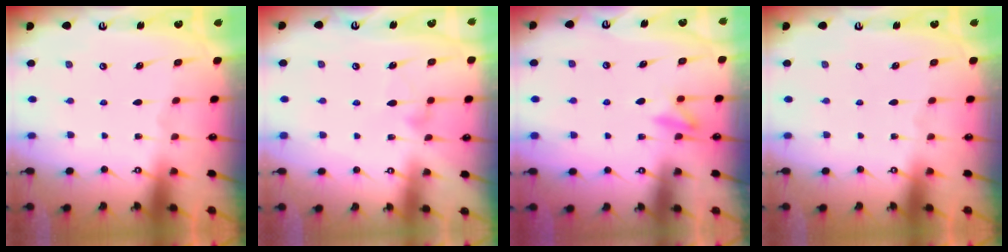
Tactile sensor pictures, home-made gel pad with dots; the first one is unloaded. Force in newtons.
{"total": 7.7, "press": 7.7, "slide": 0.5}
{"total": 8.2, "press": 8.1, "slide": 1.2}
{"total": 0.0}